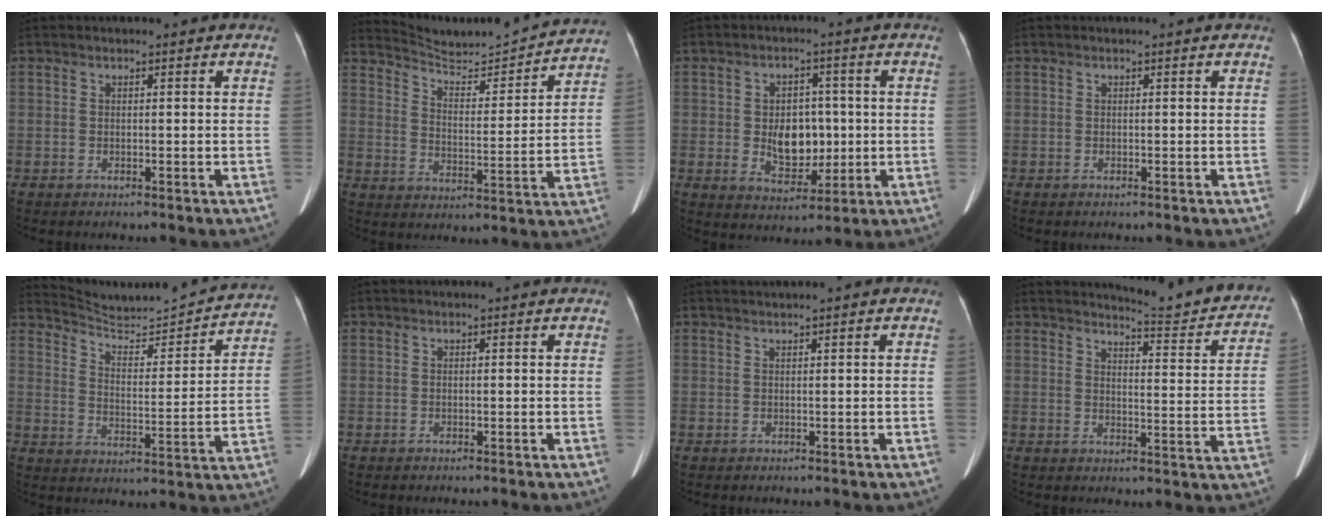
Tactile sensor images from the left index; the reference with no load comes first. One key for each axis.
{"total": 14.9, "fx": 14.6, "fy": 0.7, "fz": 2.9, "tx": -0.054, "ty": -0.027, "tz": 0.201}
{"total": 7.3, "fx": -0.4, "fy": 4.9, "fz": 5.4, "tx": -0.094, "ty": 0.002, "tz": 0.002}
{"total": 0.0}
{"total": 18.3, "fx": 17.6, "fy": 1.4, "fz": 4.8, "tx": -0.075, "ty": -0.040, "tz": 0.237}
{"total": 0.0}
{"total": 0.7, "fx": 0.5, "fy": -0.2, "fz": 0.5, "tx": -0.011, "ty": 0.008, "tz": 0.016}
{"total": 12.7, "fx": 12.2, "fy": 0.7, "fz": 3.3, "tx": -0.033, "ty": -0.057, "tz": 0.131}